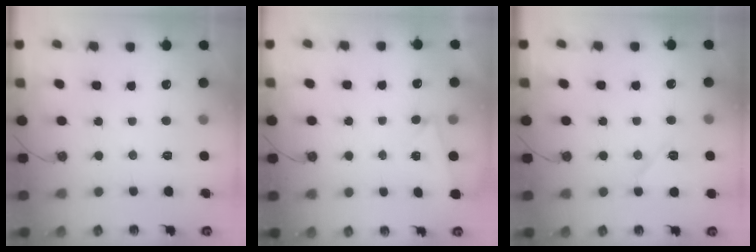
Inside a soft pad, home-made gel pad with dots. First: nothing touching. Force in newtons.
{"total": 1.8, "press": 1.4, "slide": 1.2}
{"total": 7.8, "press": 7.8, "slide": 0.6}